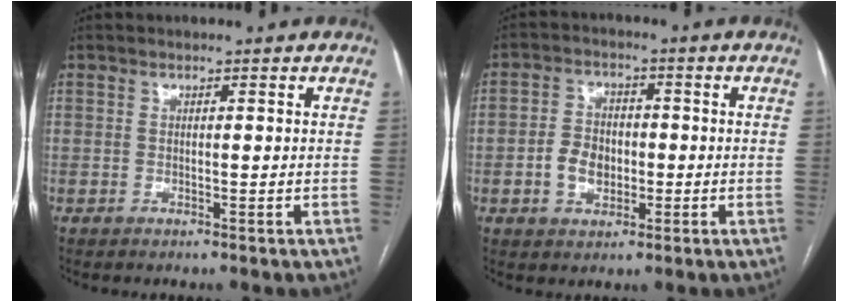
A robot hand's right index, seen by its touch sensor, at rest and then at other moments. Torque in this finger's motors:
{"motor_torque": [0.27, 0.05, 0.17, 0.02]}